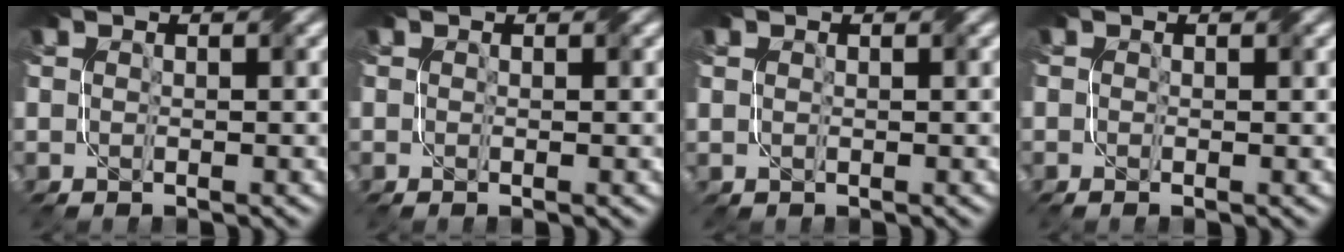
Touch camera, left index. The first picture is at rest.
{"total": 0.7, "force": [0.0, 0.2, 0.6], "torque": [-0.011, -0.003, 0.000]}
{"total": 0.8, "force": [0.5, 0.5, -0.5], "torque": [0.011, 0.003, 0.012]}
{"total": 0.9, "force": [-0.1, 0.5, 0.8], "torque": [-0.016, -0.002, -0.005]}